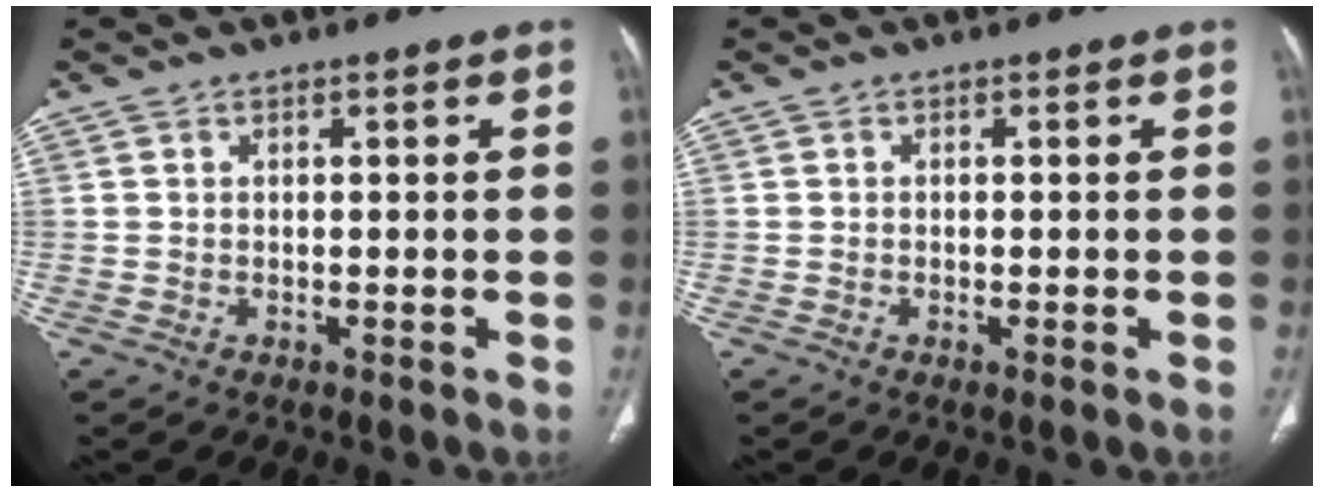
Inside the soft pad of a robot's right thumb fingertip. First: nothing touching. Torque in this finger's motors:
{"motor_torque": [-0.57, -0.29, -0.30, -0.02, -0.08]}